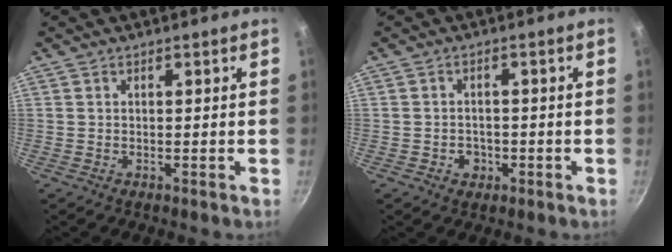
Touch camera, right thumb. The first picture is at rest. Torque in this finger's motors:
{"motor_torque": [0.44, -0.01, 0.19, -0.53, 0.06]}